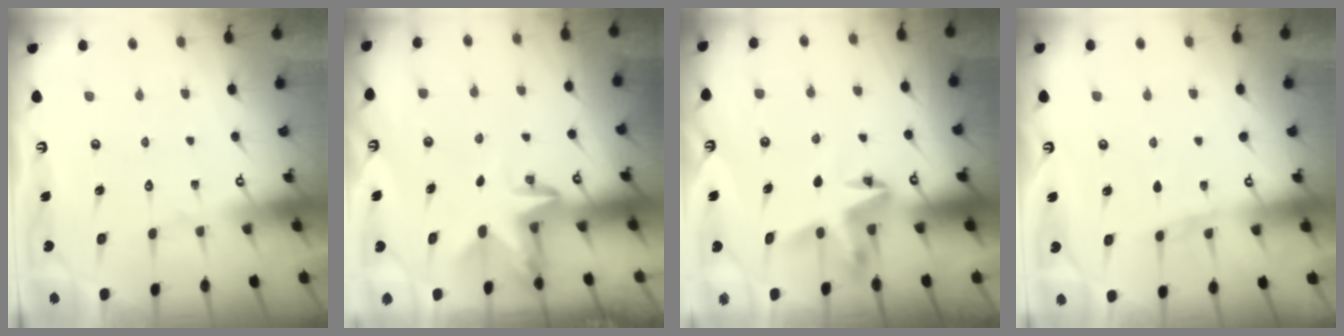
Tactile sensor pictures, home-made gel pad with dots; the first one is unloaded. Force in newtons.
{"total": 3.1, "press": 3.0, "slide": 0.8}
{"total": 5.8, "press": 5.8, "slide": 0.2}
{"total": 4.1, "press": 4.1, "slide": 0.5}